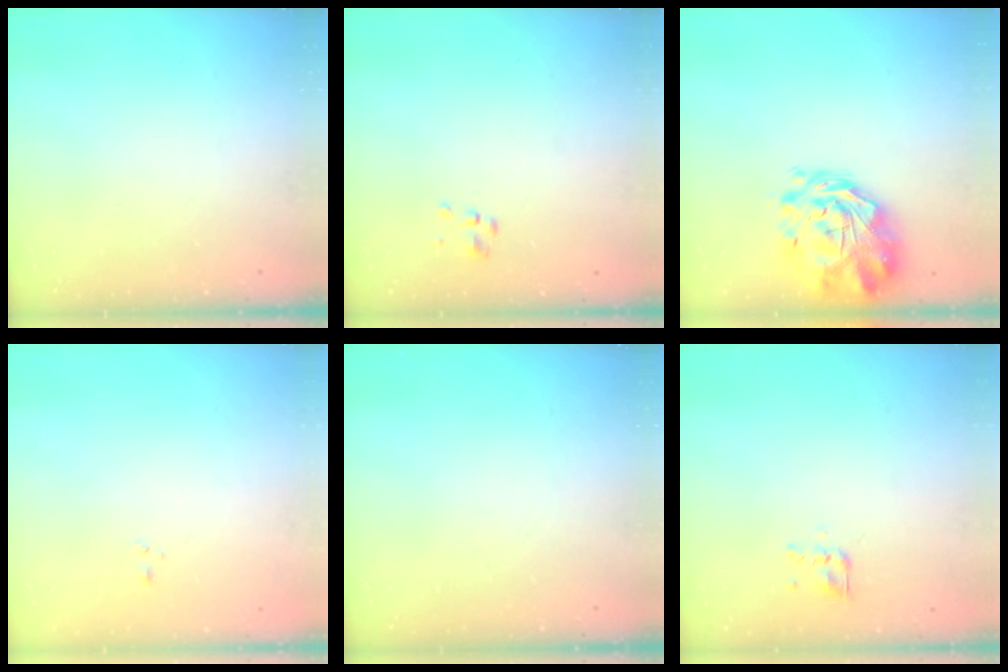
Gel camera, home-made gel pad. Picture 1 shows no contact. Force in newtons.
{"total": 1.8, "press": 1.7, "slide": 0.5}
{"total": 3.3, "press": 3.0, "slide": 1.5}
{"total": 0.8, "press": 0.6, "slide": 0.5}
{"total": 0.0}
{"total": 3.1, "press": 2.9, "slide": 1.1}